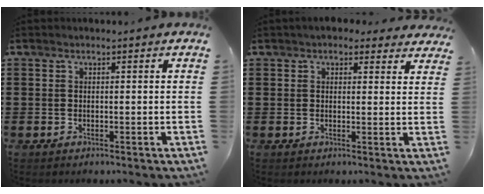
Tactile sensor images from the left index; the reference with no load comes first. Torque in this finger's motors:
{"motor_torque": [2.14, 0.00, 0.21, 0.04]}